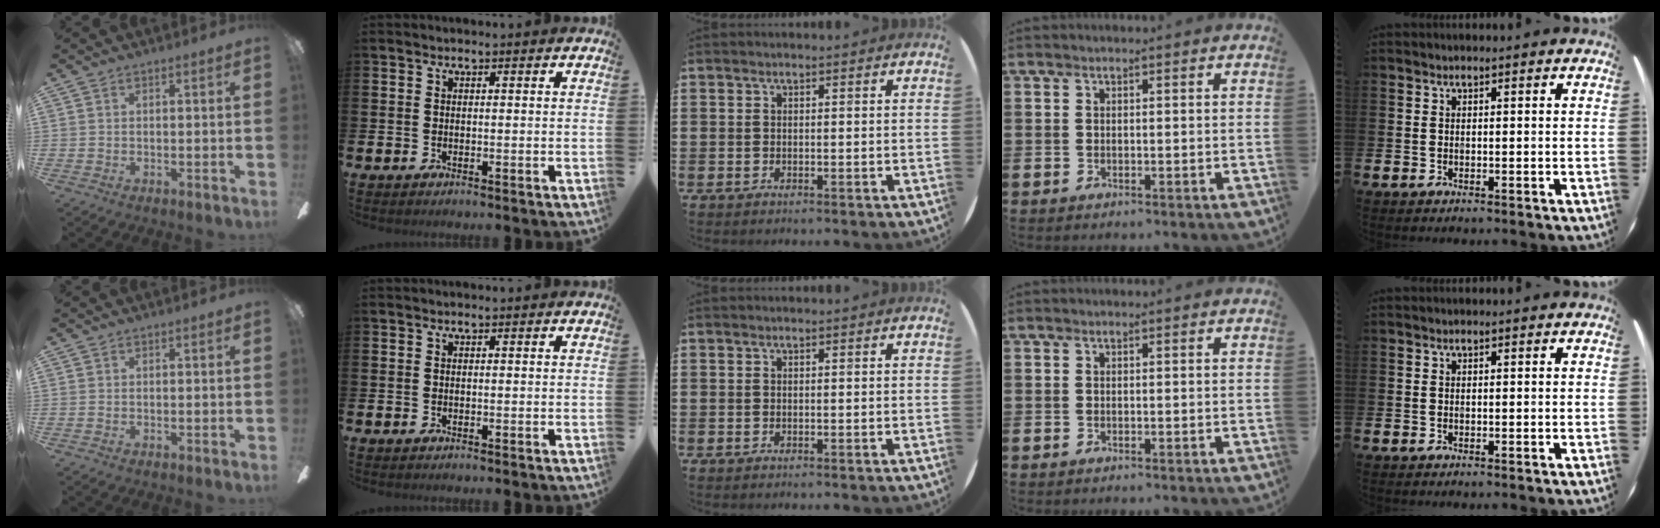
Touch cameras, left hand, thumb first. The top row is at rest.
{}